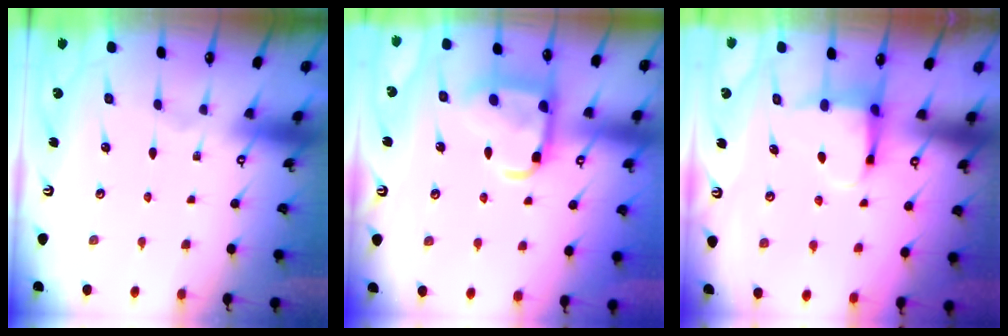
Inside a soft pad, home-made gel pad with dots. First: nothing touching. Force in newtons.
{"total": 15.7, "press": 15.6, "slide": 1.6}
{"total": 4.4, "press": 4.4, "slide": 0.2}